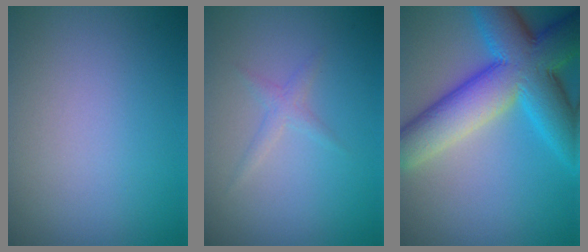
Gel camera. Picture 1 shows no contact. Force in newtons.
{"total": 1.2, "press": 1.2, "slide": 0.0}
{"total": 11.6, "press": 11.6, "slide": 0.1}